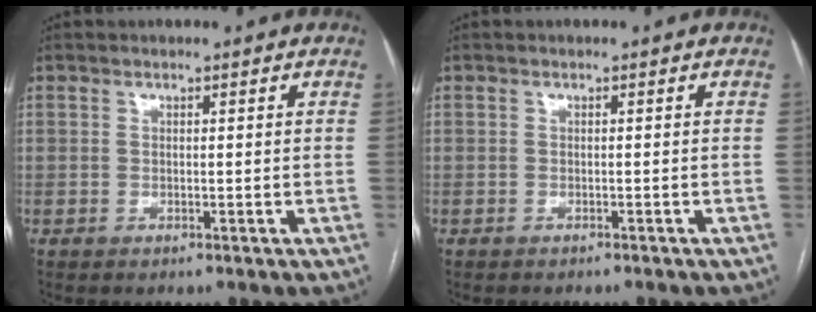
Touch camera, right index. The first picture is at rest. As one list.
[{"total": 1.7, "force": [-1.5, 0.5, 0.4], "torque": [-0.011, -0.001, -0.018]}]